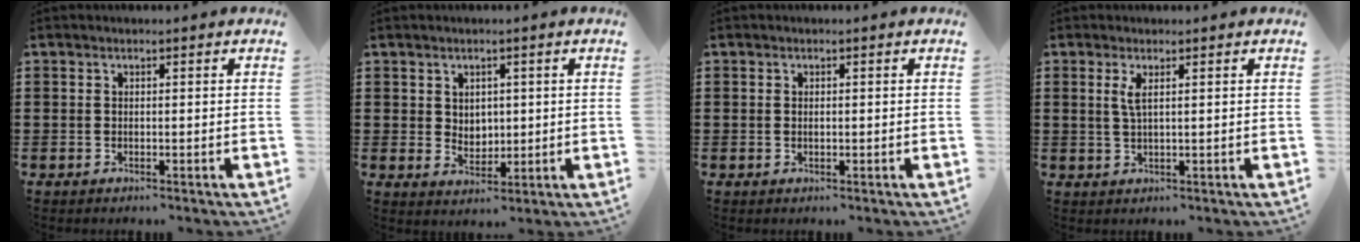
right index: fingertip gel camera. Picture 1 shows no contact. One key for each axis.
{"total": 2.9, "fx": 1.3, "fy": 2.5, "fz": 0.8, "tx": -0.016, "ty": 0.009, "tz": 0.022}
{"total": 0.7, "fx": 0.1, "fy": 0.2, "fz": 0.6, "tx": -0.015, "ty": -0.004, "tz": 0.002}
{"total": 2.0, "fx": 0.7, "fy": 0.3, "fz": 1.8, "tx": -0.041, "ty": 0.002, "tz": 0.012}